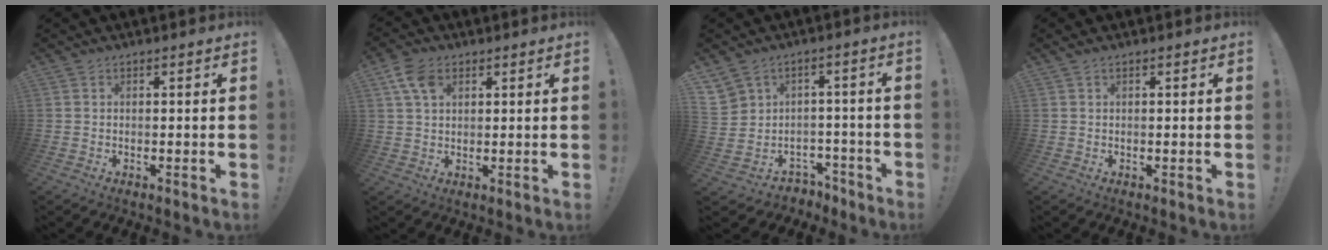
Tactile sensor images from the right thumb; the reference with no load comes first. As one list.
[{"total": 7.2, "force": [3.0, 4.8, 4.5], "torque": [-0.079, 0.002, 0.061]}, {"total": 5.9, "force": [-0.3, 5.8, 0.7], "torque": [-0.027, 0.006, 0.009]}, {"total": 0.6, "force": [0.3, 0.0, 0.5], "torque": [-0.011, 0.001, 0.006]}]